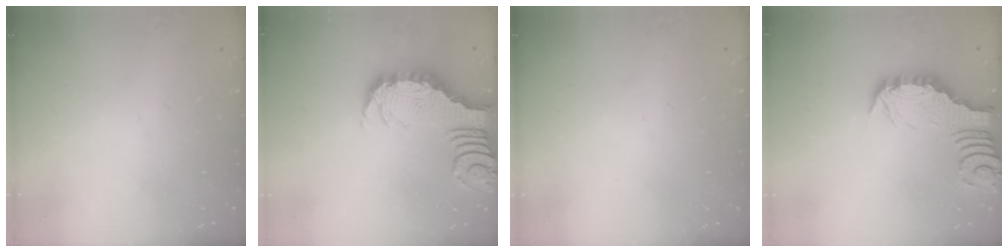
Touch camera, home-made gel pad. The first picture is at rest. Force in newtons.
{"total": 3.0, "press": 2.9, "slide": 0.6}
{"total": 0.0}
{"total": 3.0, "press": 3.0, "slide": 0.3}